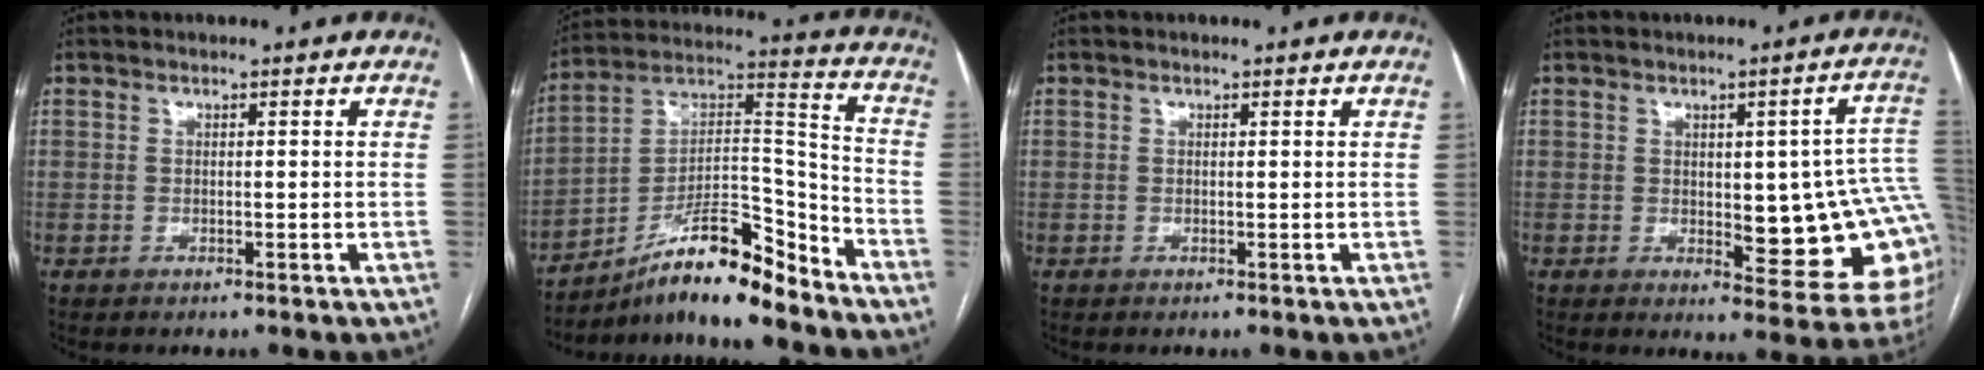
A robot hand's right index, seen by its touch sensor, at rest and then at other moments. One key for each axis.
{"total": 15.0, "fx": -12.3, "fy": 1.9, "fz": 8.4, "tx": -0.145, "ty": 0.034, "tz": -0.209}
{"total": 0.0}
{"total": 15.2, "fx": 0.5, "fy": 4.7, "fz": 14.5, "tx": -0.133, "ty": 0.009, "tz": 0.014}